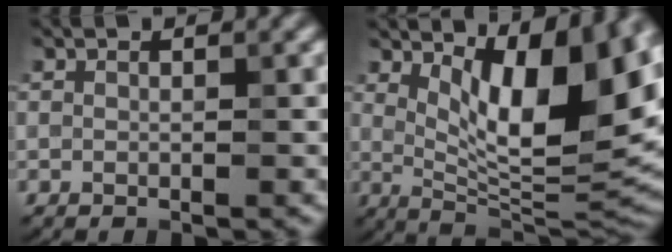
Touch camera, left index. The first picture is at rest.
{"total": 11.6, "force": [3.7, 4.0, 10.3], "torque": [-0.148, -0.007, 0.066]}